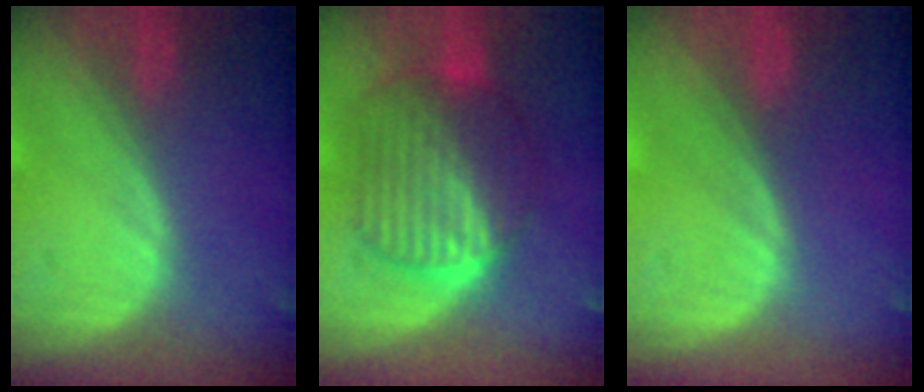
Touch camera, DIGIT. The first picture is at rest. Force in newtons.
{"total": 10.3, "press": 10.3, "slide": 0.8}
{"total": 0.0}